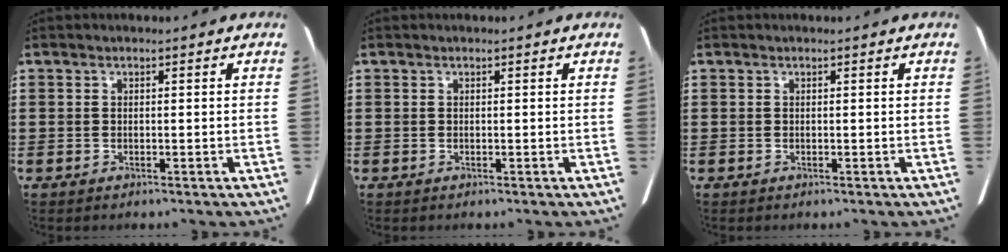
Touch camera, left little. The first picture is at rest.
{"total": 0.0}
{"total": 0.0}